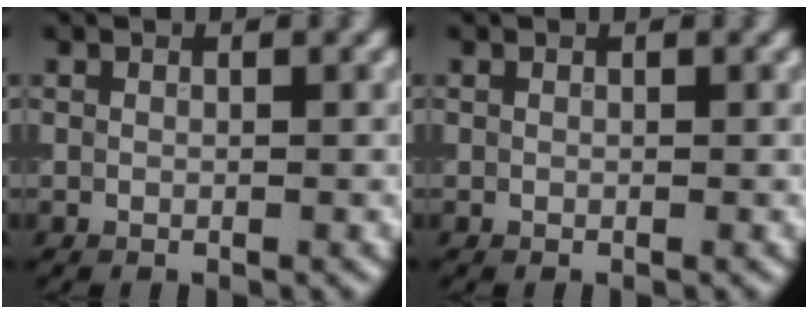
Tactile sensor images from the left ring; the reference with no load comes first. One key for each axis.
{"total": 0.0}